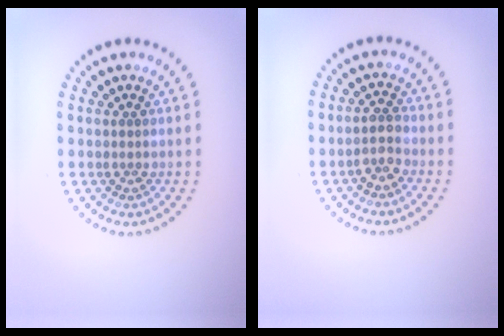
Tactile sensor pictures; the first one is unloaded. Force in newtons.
{"total": 1.7, "press": 1.7, "slide": 0.4}